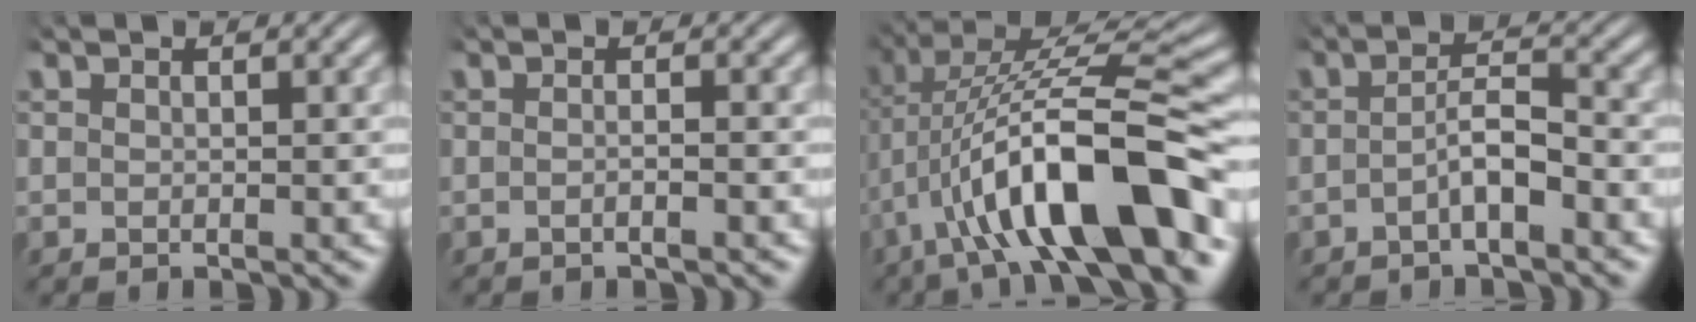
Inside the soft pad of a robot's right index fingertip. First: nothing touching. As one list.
[{"total": 0.9, "force": [-0.6, -0.1, 0.6], "torque": [-0.011, 0.004, -0.016]}, {"total": 10.3, "force": [-1.4, 3.3, 9.7], "torque": [-0.178, -0.004, -0.010]}, {"total": 2.9, "force": [-1.9, 0.5, 2.2], "torque": [-0.036, -0.004, -0.032]}]